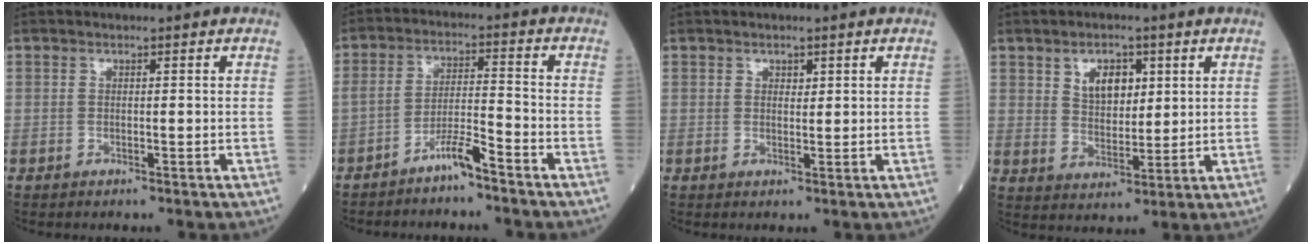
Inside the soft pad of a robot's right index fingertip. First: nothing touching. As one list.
[{"total": 5.2, "force": [-4.0, 0.1, 3.3], "torque": [-0.063, 0.003, -0.077]}, {"total": 1.2, "force": [0.7, 0.7, 0.6], "torque": [-0.005, -0.004, 0.010]}, {"total": 5.9, "force": [2.5, 3.4, 4.2], "torque": [-0.071, 0.003, 0.048]}]